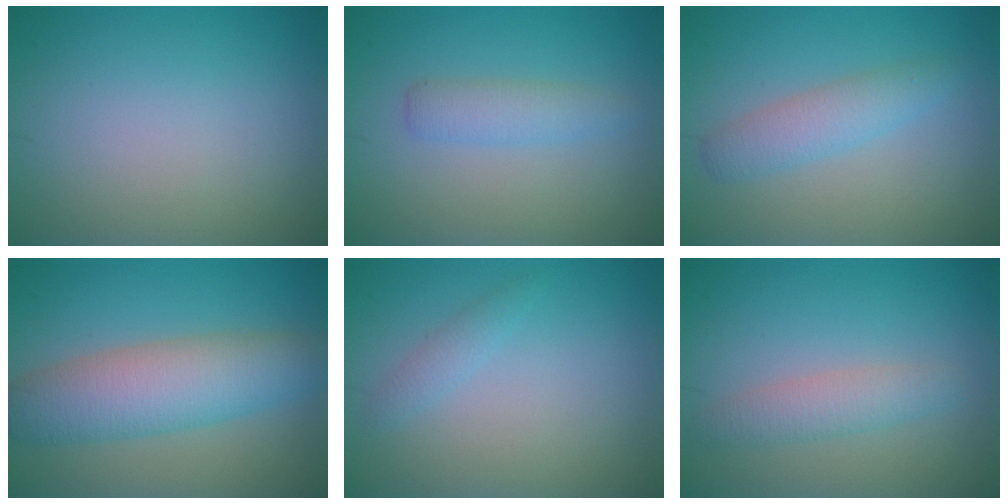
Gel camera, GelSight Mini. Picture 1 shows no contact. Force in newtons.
{"total": 2.1, "press": 2.1, "slide": 0.1}
{"total": 2.8, "press": 2.8, "slide": 0.1}
{"total": 6.9, "press": 6.9, "slide": 0.3}
{"total": 1.1, "press": 1.1, "slide": 0.1}
{"total": 2.5, "press": 2.5, "slide": 0.1}